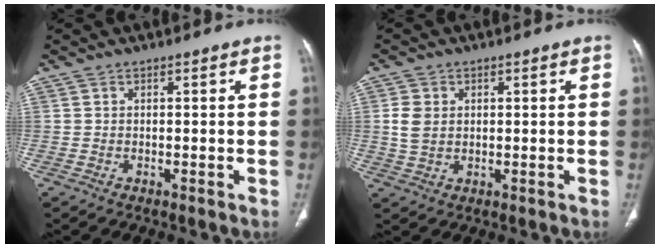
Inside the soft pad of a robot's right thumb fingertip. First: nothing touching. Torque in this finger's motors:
{"motor_torque": [0.04, 0.04, -0.23, 0.22, 0.05]}